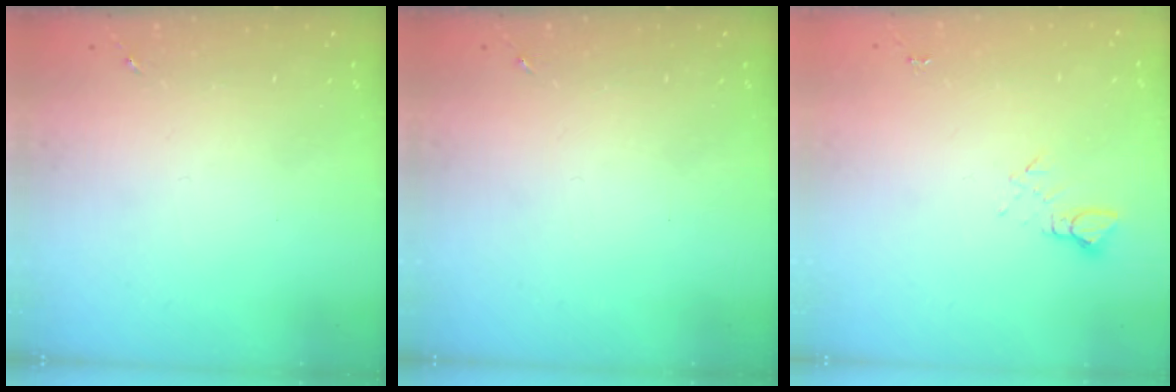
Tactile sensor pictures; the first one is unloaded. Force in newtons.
{"total": 0.0}
{"total": 2.7, "press": 2.7, "slide": 0.2}